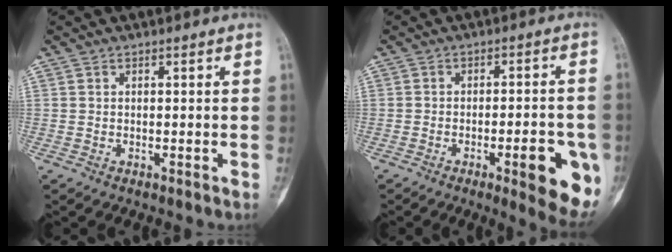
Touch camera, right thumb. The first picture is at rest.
{"total": 11.2, "force": [-4.2, 3.0, 9.9], "torque": [-0.109, 0.007, -0.049]}